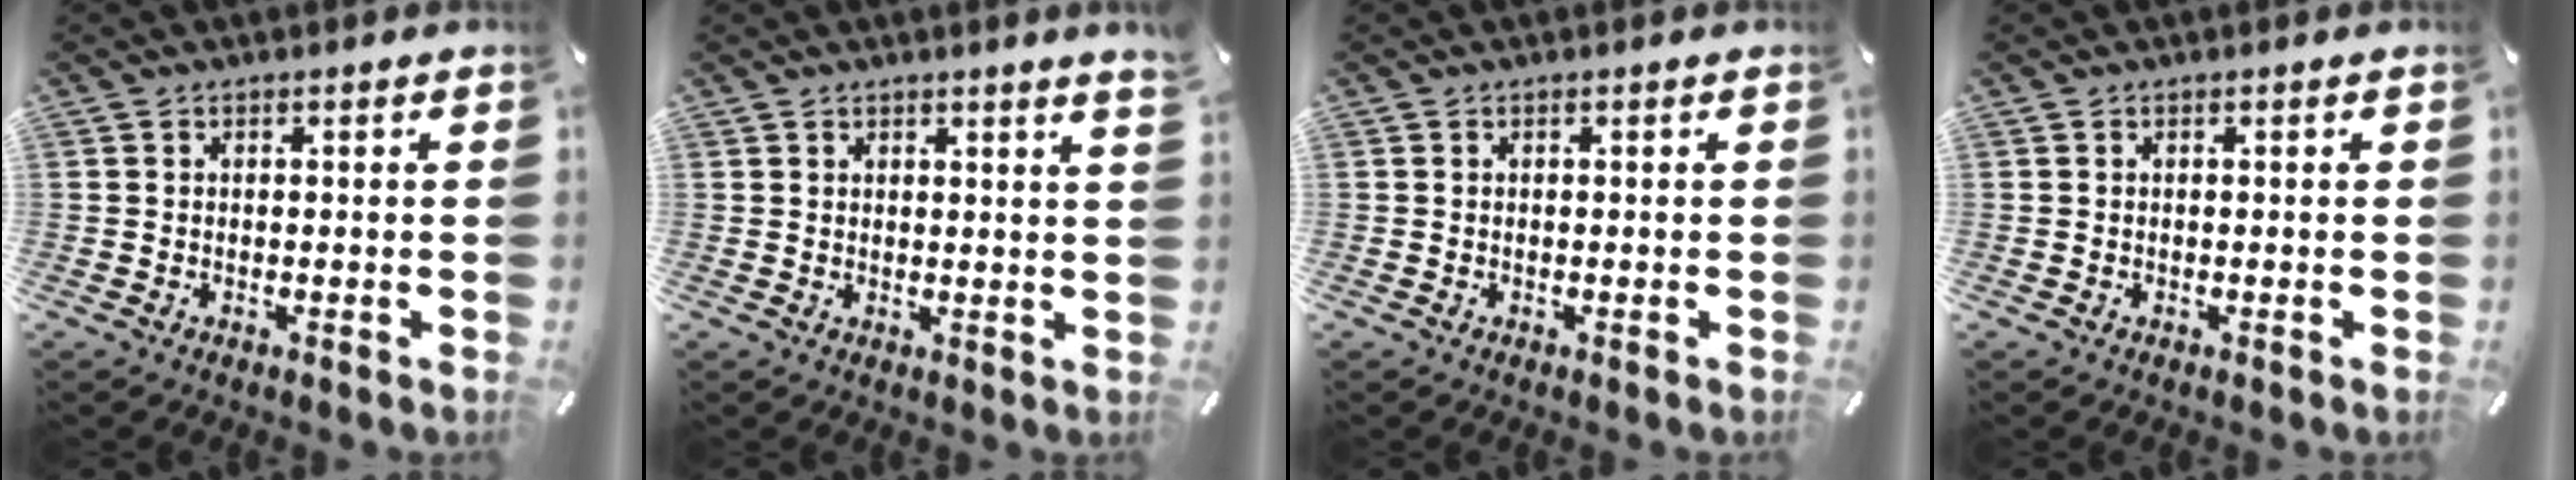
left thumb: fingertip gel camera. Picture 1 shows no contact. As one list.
[{"total": 1.7, "force": [1.5, -0.3, 0.8], "torque": [-0.015, -0.003, 0.028]}, {"total": 0.0}, {"total": 0.0}]